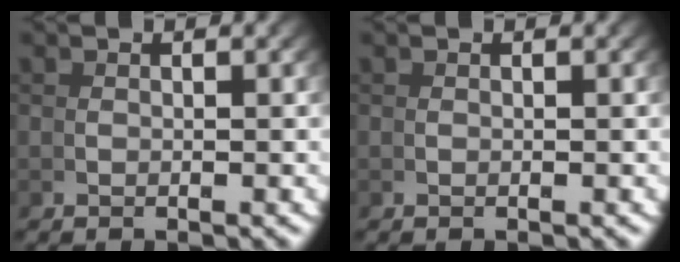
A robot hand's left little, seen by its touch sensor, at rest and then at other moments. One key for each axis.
{"total": 0.0}